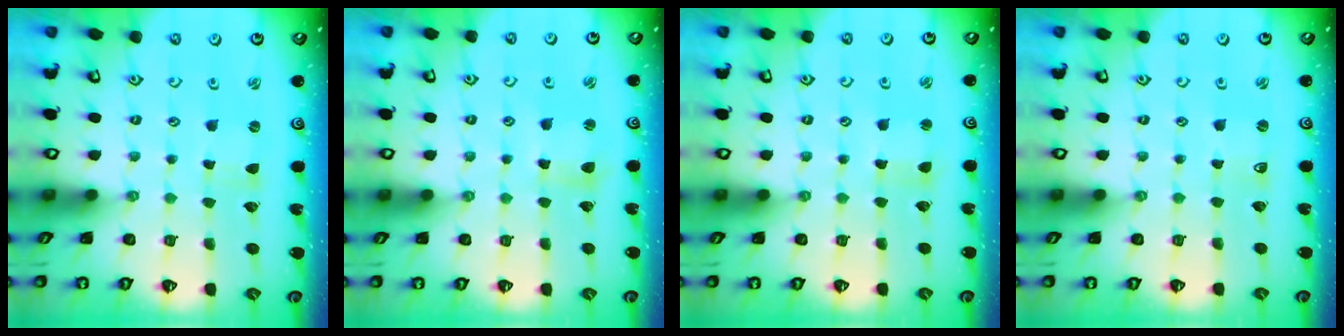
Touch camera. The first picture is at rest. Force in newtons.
{"total": 4.2, "press": 4.1, "slide": 0.5}
{"total": 1.4, "press": 1.3, "slide": 0.3}
{"total": 2.3, "press": 2.2, "slide": 0.4}